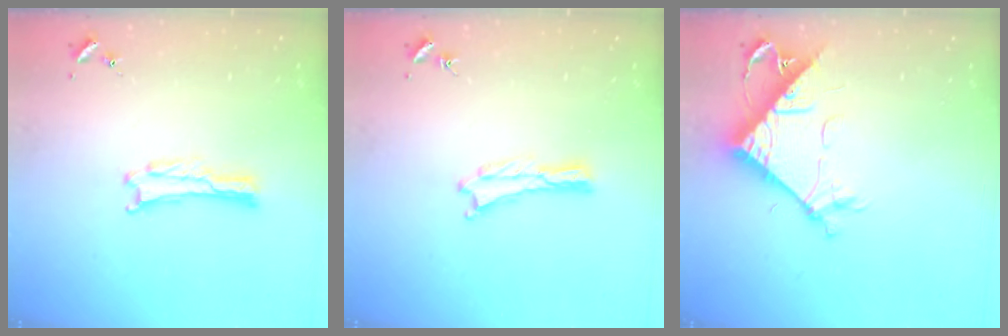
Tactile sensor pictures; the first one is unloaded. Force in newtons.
{"total": 0.0}
{"total": 9.6, "press": 9.5, "slide": 1.0}